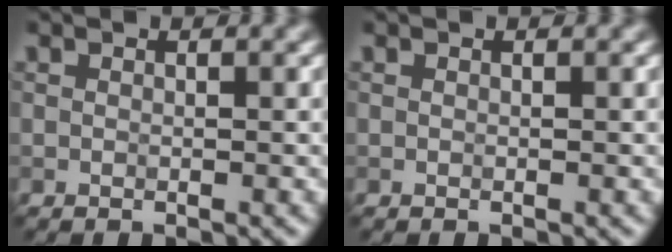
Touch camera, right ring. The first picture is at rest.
{"total": 0.0}